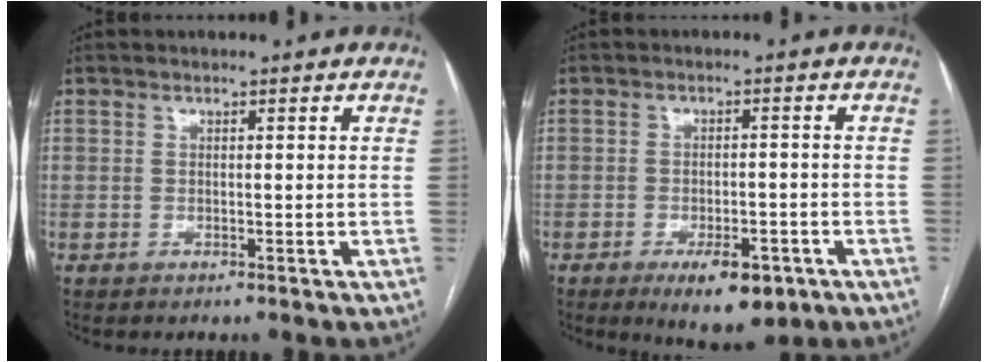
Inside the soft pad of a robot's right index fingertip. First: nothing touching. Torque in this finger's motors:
{"motor_torque": [0.49, -0.10, 0.33, 0.06]}